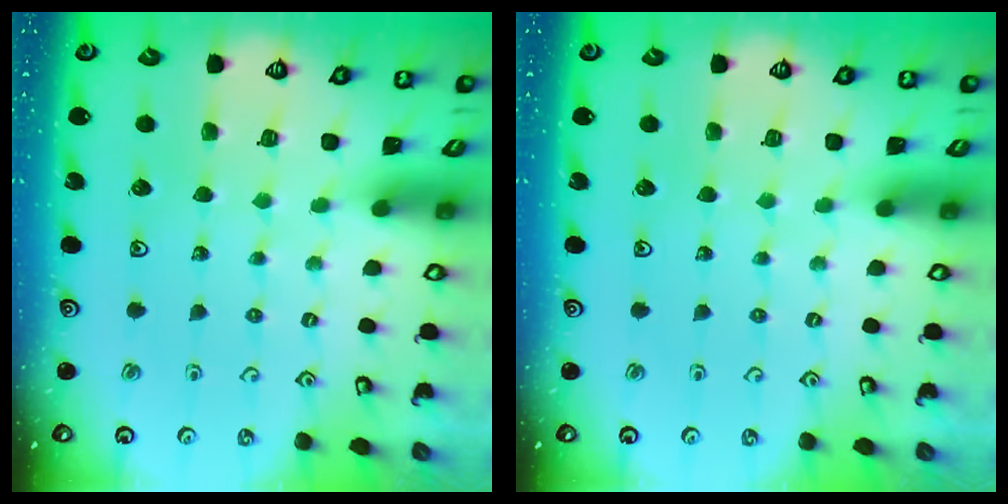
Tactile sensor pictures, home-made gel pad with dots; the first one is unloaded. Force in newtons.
{"total": 0.0}